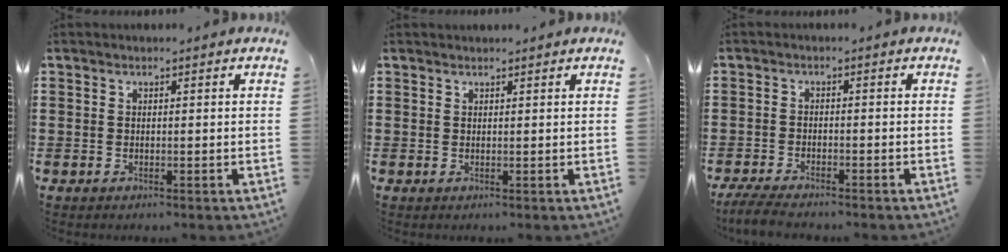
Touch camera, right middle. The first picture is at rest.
{"total": 0.6, "force": [0.6, 0.1, 0.0], "torque": [-0.002, 0.000, 0.011]}
{"total": 3.5, "force": [-3.3, 0.2, 1.2], "torque": [-0.041, -0.008, -0.072]}